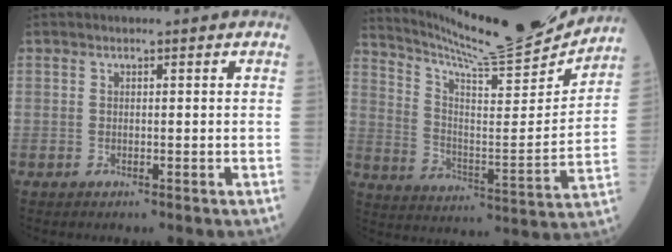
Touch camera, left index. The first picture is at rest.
{"total": 19.8, "force": [18.9, -0.3, 5.9], "torque": [-0.115, -0.057, 0.287]}